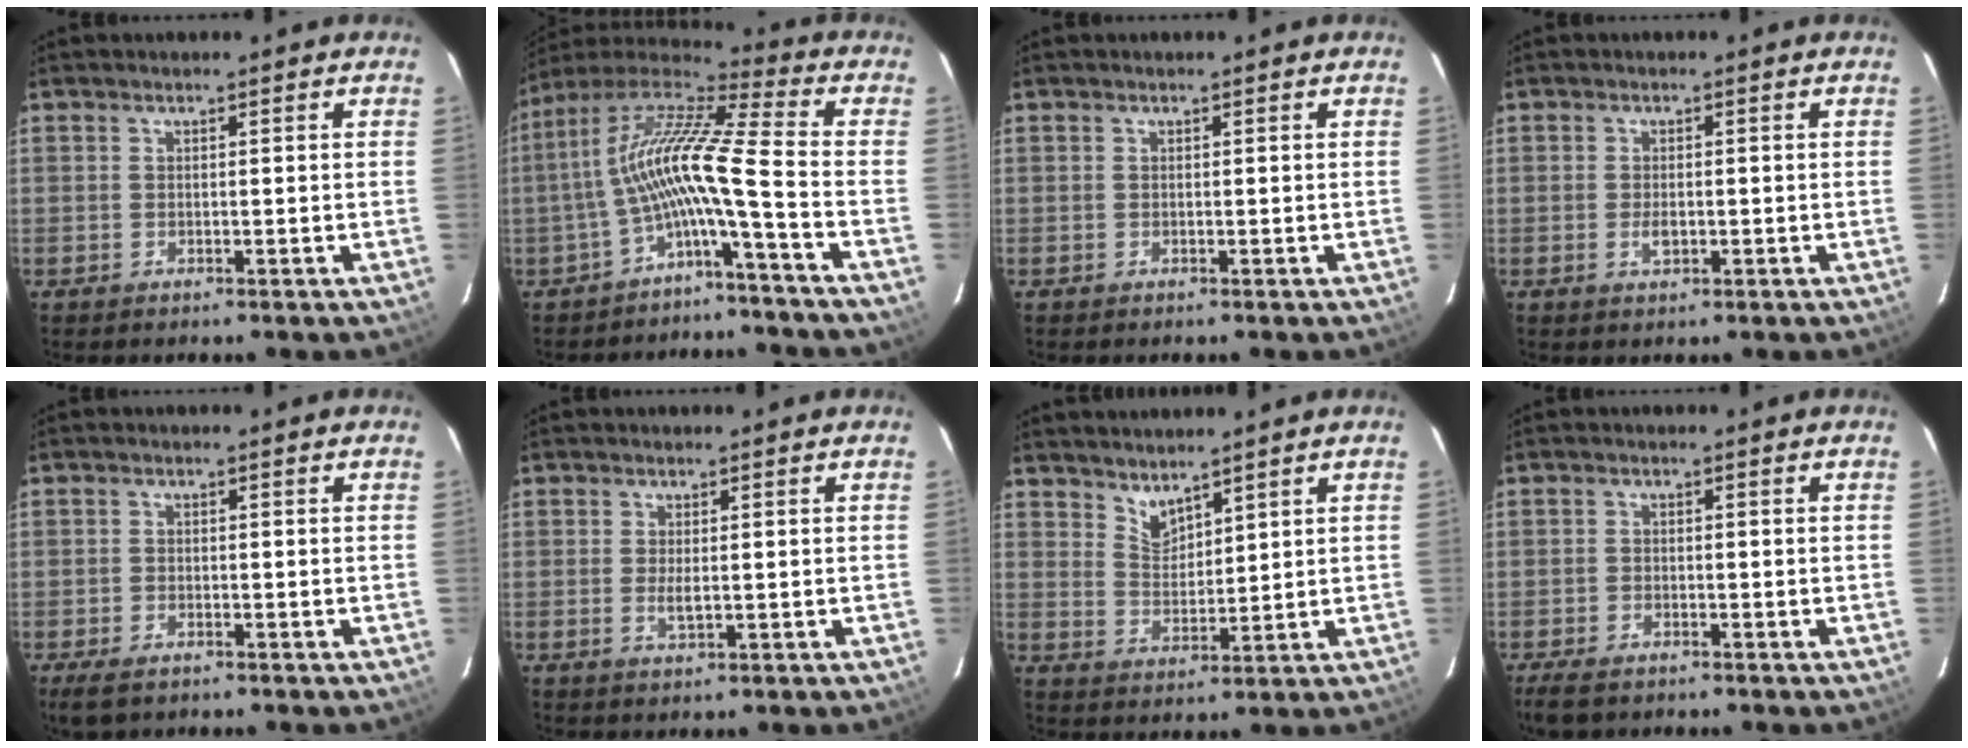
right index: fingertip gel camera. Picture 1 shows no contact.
{"total": 12.5, "force": [-3.5, -0.1, 11.9], "torque": [-0.223, 0.010, -0.073]}
{"total": 0.0}
{"total": 2.0, "force": [-0.5, 1.1, 1.6], "torque": [-0.028, -0.002, -0.007]}
{"total": 3.7, "force": [-2.6, 1.6, 2.1], "torque": [-0.054, -0.012, -0.048]}
{"total": 2.0, "force": [-0.1, 0.6, 1.9], "torque": [-0.036, -0.007, -0.001]}
{"total": 4.5, "force": [4.0, 1.5, 1.3], "torque": [-0.019, -0.005, 0.078]}
{"total": 4.5, "force": [-3.5, 1.7, 2.3], "torque": [-0.063, -0.015, -0.067]}